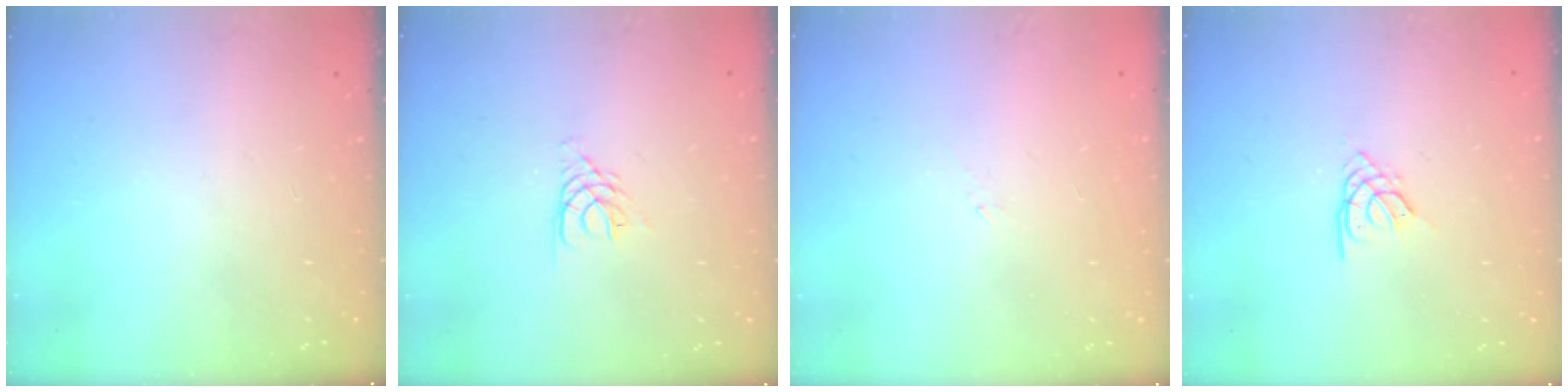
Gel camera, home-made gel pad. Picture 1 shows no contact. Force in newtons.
{"total": 3.9, "press": 3.9, "slide": 0.5}
{"total": 1.2, "press": 1.2, "slide": 0.3}
{"total": 2.6, "press": 2.6, "slide": 0.5}